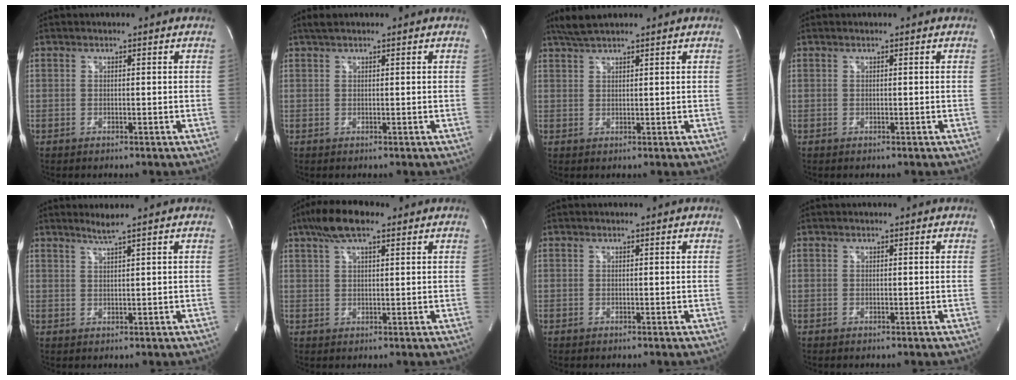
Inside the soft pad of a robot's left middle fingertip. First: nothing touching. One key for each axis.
{"total": 1.6, "fx": 1.3, "fy": 0.2, "fz": 0.9, "tx": -0.023, "ty": 0.018, "tz": 0.025}
{"total": 3.6, "fx": 3.1, "fy": 0.1, "fz": 1.7, "tx": -0.040, "ty": 0.015, "tz": 0.063}
{"total": 0.0}
{"total": 2.0, "fx": 1.6, "fy": -0.9, "fz": 0.9, "tx": -0.022, "ty": -0.007, "tz": 0.033}
{"total": 7.1, "fx": 4.6, "fy": 2.0, "fz": 5.1, "tx": -0.106, "ty": 0.023, "tz": 0.080}
{"total": 0.0}
{"total": 0.0}